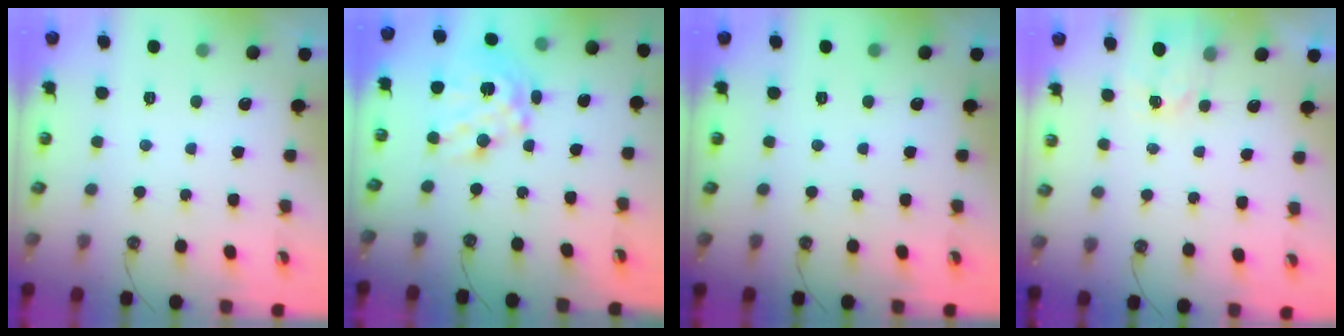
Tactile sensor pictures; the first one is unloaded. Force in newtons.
{"total": 16.5, "press": 16.4, "slide": 1.5}
{"total": 0.0}
{"total": 2.2, "press": 2.2, "slide": 0.2}